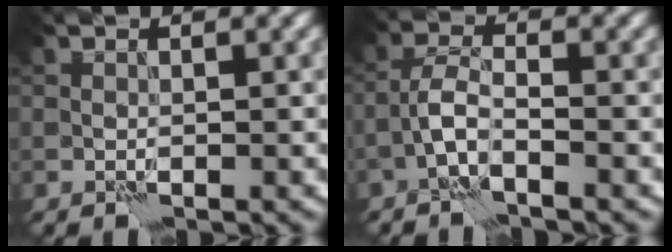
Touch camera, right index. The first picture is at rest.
{"total": 1.7, "force": [-1.0, 0.0, 1.4], "torque": [-0.033, 0.006, -0.025]}